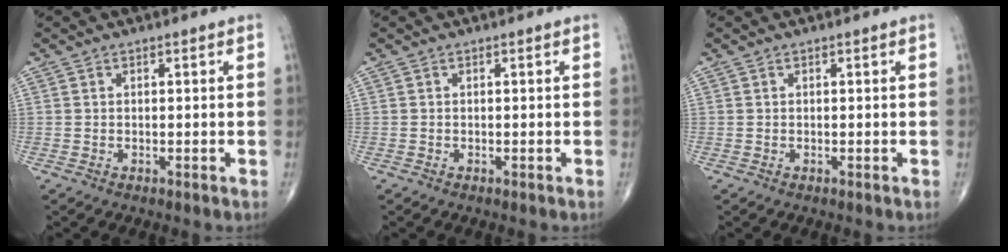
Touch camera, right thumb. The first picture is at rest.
{"total": 0.0}
{"total": 0.0}